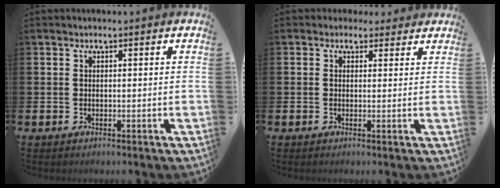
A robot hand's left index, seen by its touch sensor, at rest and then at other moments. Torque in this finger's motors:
{"motor_torque": [0.94, -1.19, 0.30, -0.01]}